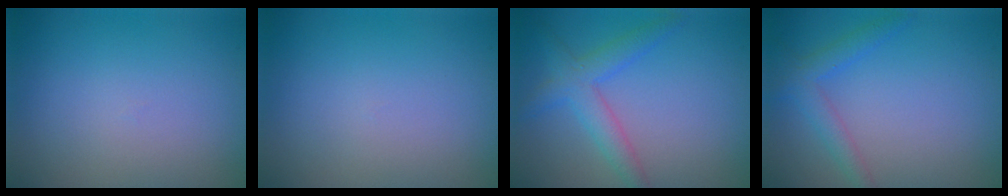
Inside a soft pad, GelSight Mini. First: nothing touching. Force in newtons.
{"total": 0.0}
{"total": 2.4, "press": 2.4, "slide": 0.2}
{"total": 2.3, "press": 2.3, "slide": 0.2}